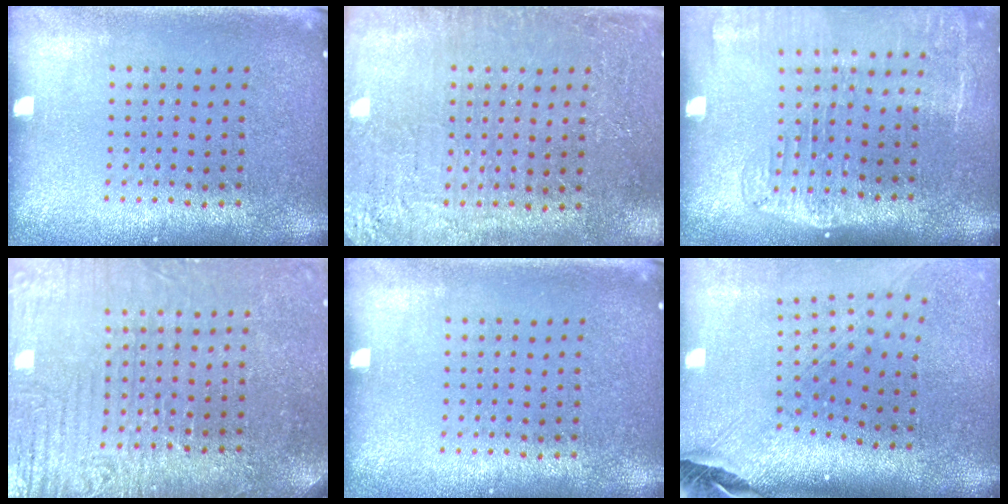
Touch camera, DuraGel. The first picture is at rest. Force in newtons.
{"total": 2.9, "press": 2.9, "slide": 0.4}
{"total": 2.1, "press": 1.7, "slide": 1.2}
{"total": 3.8, "press": 3.6, "slide": 1.2}
{"total": 0.0}
{"total": 2.9, "press": 2.0, "slide": 2.0}